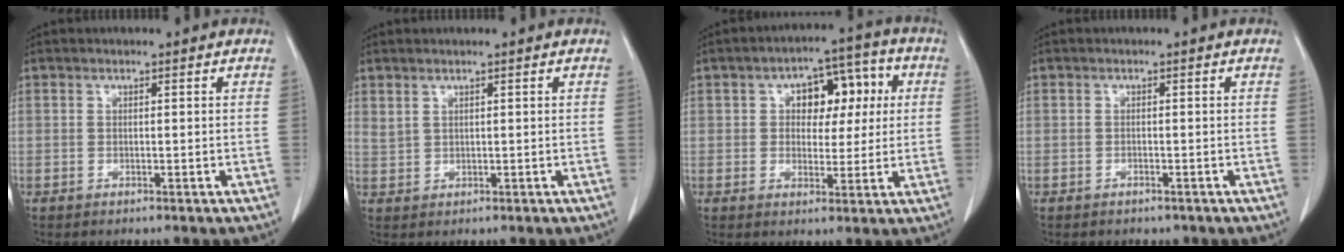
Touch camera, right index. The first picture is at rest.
{"total": 1.4, "force": [1.1, 0.5, 0.6], "torque": [-0.013, 0.004, 0.029]}
{"total": 8.7, "force": [1.8, 5.2, 6.8], "torque": [-0.082, 0.035, 0.029]}
{"total": 1.2, "force": [-0.9, 0.7, 0.2], "torque": [-0.004, 0.001, -0.009]}